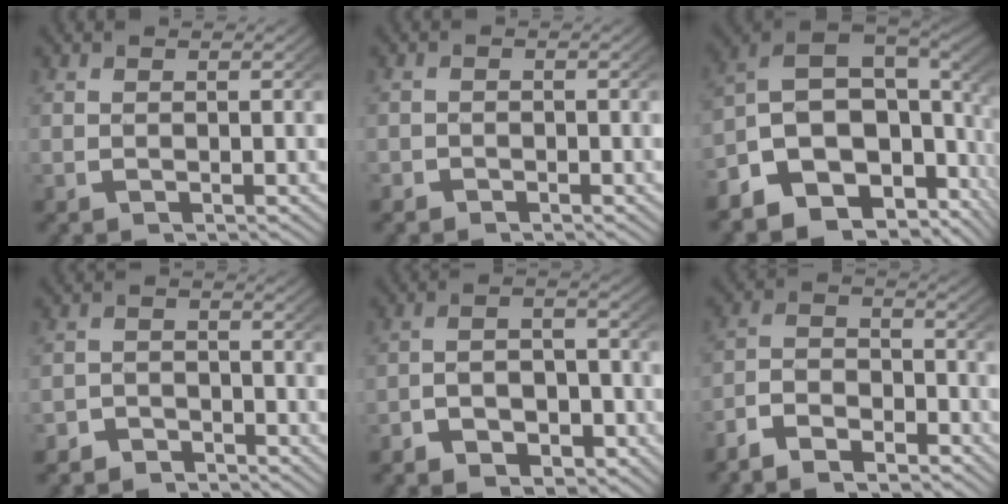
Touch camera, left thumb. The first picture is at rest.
{"total": 1.2, "force": [-0.9, 0.8, -0.2], "torque": [0.009, -0.005, -0.020]}
{"total": 15.3, "force": [-1.3, 10.8, 10.8], "torque": [-0.217, -0.034, -0.015]}
{"total": 3.1, "force": [-2.9, 1.2, 0.0], "torque": [0.006, -0.015, -0.051]}
{"total": 4.6, "force": [-2.1, 3.0, 2.8], "torque": [-0.041, -0.013, -0.036]}
{"total": 4.9, "force": [-3.4, 2.7, 2.3], "torque": [-0.038, -0.012, -0.064]}